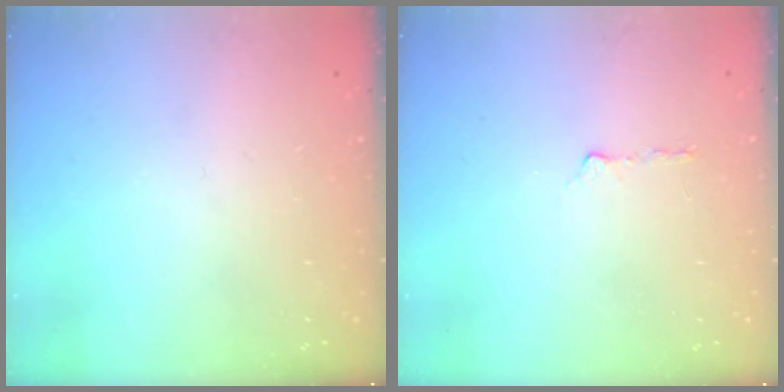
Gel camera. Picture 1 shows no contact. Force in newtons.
{"total": 2.9, "press": 2.8, "slide": 0.8}